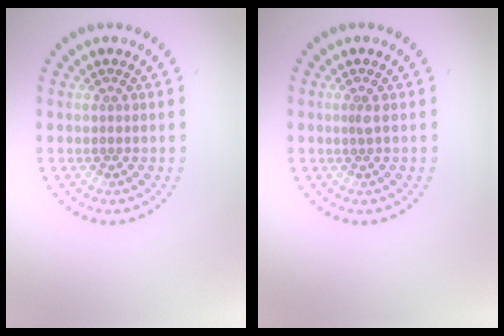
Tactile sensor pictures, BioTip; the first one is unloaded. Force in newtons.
{"total": 0.8, "press": 0.6, "slide": 0.6}